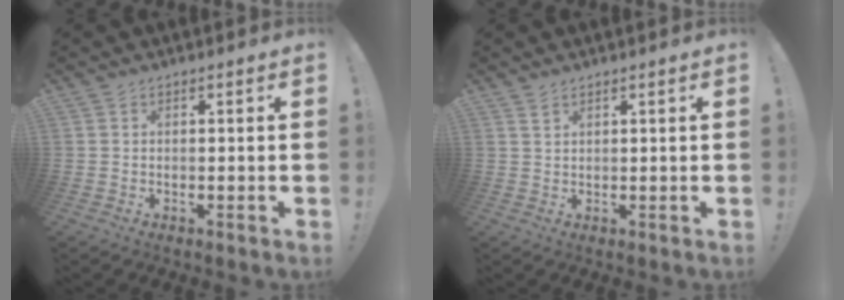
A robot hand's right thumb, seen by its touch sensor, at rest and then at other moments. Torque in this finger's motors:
{"motor_torque": [0.06, -0.03, 0.05, -0.13, 0.07]}